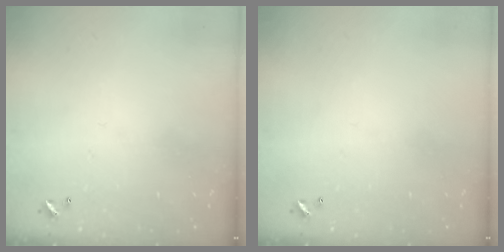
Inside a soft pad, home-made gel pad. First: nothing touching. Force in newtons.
{"total": 0.0}